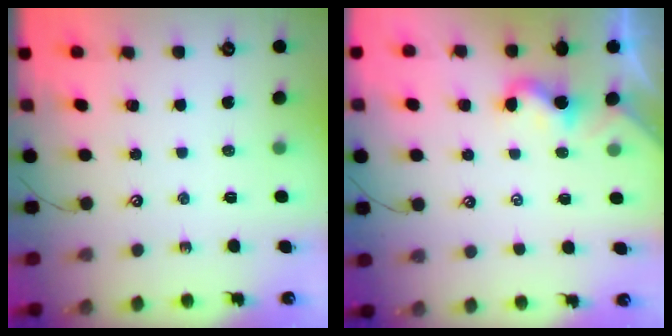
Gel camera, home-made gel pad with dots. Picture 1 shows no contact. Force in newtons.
{"total": 1.8, "press": 1.8, "slide": 0.3}